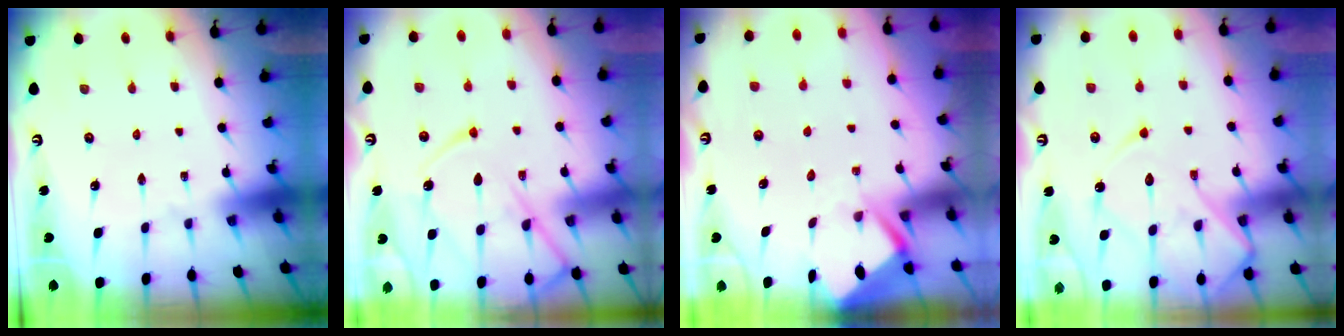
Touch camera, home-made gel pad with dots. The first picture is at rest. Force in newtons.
{"total": 13.6, "press": 13.6, "slide": 1.3}
{"total": 3.4, "press": 3.3, "slide": 0.3}
{"total": 14.4, "press": 14.3, "slide": 1.2}